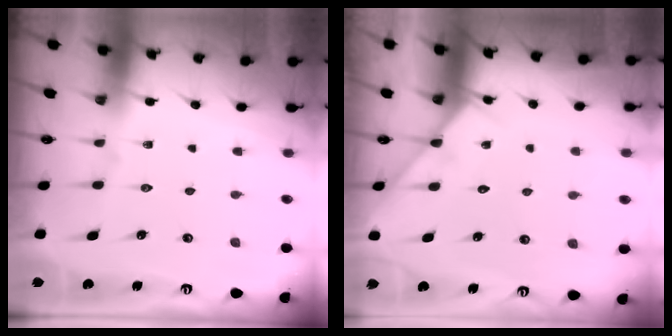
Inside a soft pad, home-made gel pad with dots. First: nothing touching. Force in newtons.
{"total": 3.9, "press": 3.8, "slide": 0.6}